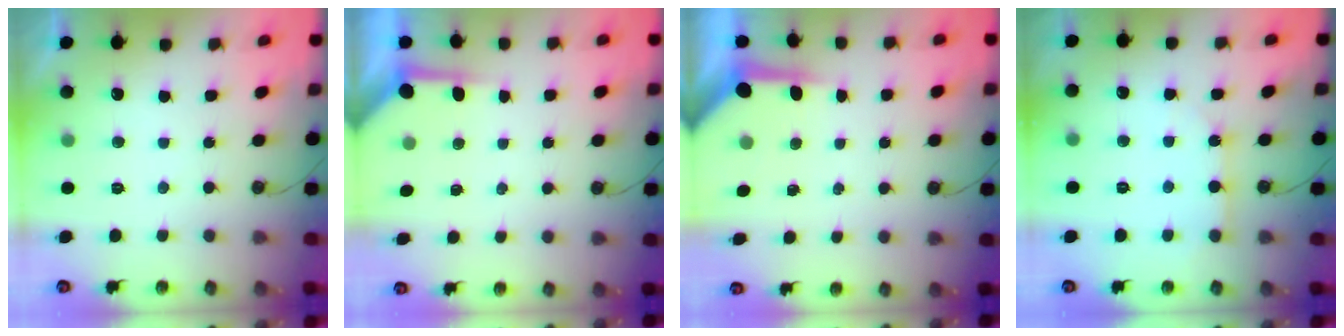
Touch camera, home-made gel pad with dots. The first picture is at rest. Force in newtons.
{"total": 3.7, "press": 3.6, "slide": 0.4}
{"total": 5.7, "press": 5.7, "slide": 0.5}
{"total": 5.0, "press": 5.0, "slide": 0.3}